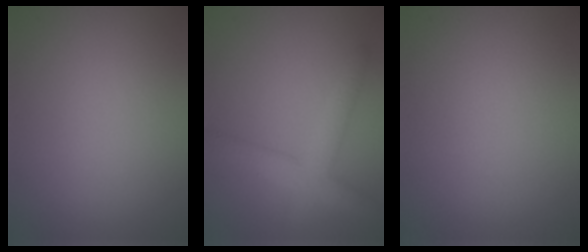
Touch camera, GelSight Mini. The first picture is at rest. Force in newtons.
{"total": 3.8, "press": 3.8, "slide": 0.2}
{"total": 0.0}